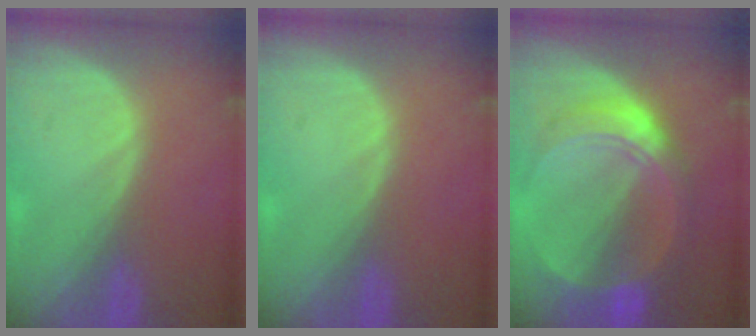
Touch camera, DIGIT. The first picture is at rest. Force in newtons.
{"total": 0.0}
{"total": 8.7, "press": 8.7, "slide": 0.6}